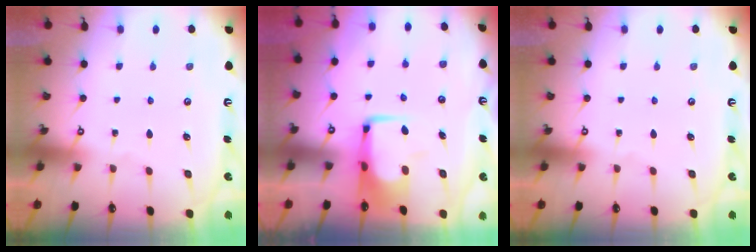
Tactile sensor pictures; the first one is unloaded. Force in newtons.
{"total": 6.2, "press": 6.0, "slide": 1.2}
{"total": 0.0}